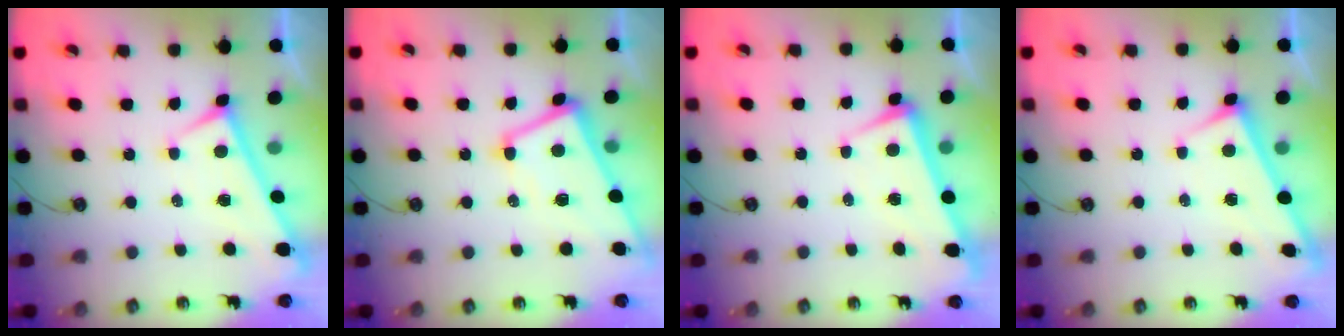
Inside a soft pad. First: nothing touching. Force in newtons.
{"total": 2.7, "press": 2.5, "slide": 1.1}
{"total": 1.4, "press": 1.1, "slide": 0.8}
{"total": 3.0, "press": 3.0, "slide": 0.2}